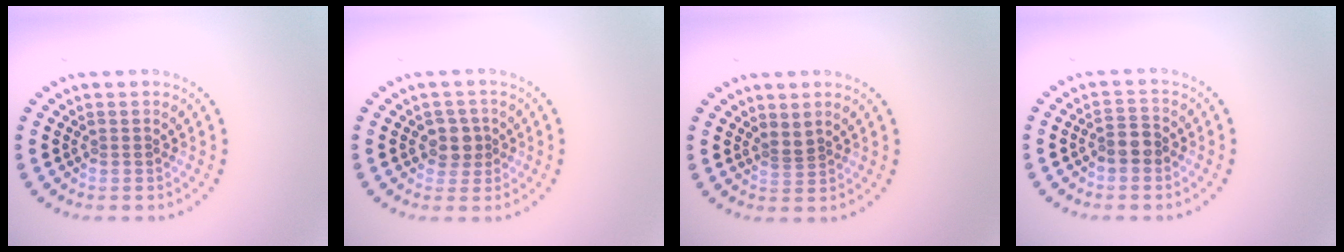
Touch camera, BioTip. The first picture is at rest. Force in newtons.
{"total": 2.1, "press": 1.8, "slide": 1.0}
{"total": 1.1, "press": 0.6, "slide": 0.9}
{"total": 1.9, "press": 1.7, "slide": 0.8}